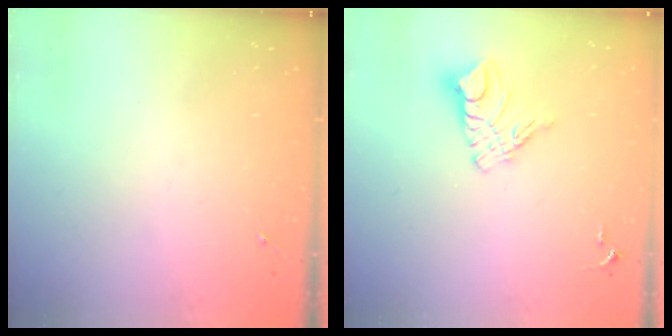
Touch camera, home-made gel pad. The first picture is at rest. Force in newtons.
{"total": 10.3, "press": 10.3, "slide": 0.9}